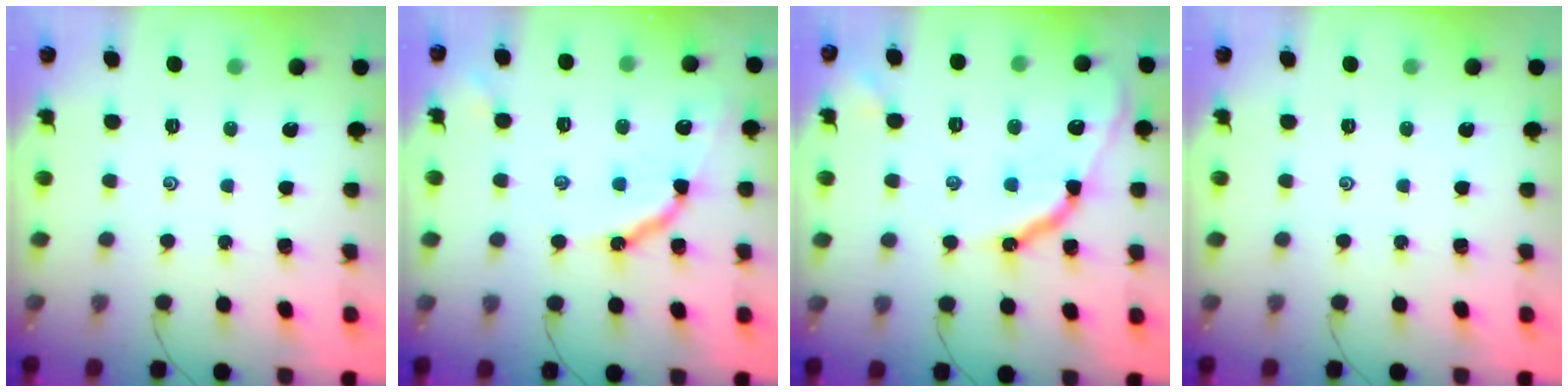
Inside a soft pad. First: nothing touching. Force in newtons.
{"total": 10.8, "press": 10.7, "slide": 1.2}
{"total": 13.1, "press": 13.0, "slide": 1.4}
{"total": 0.0}